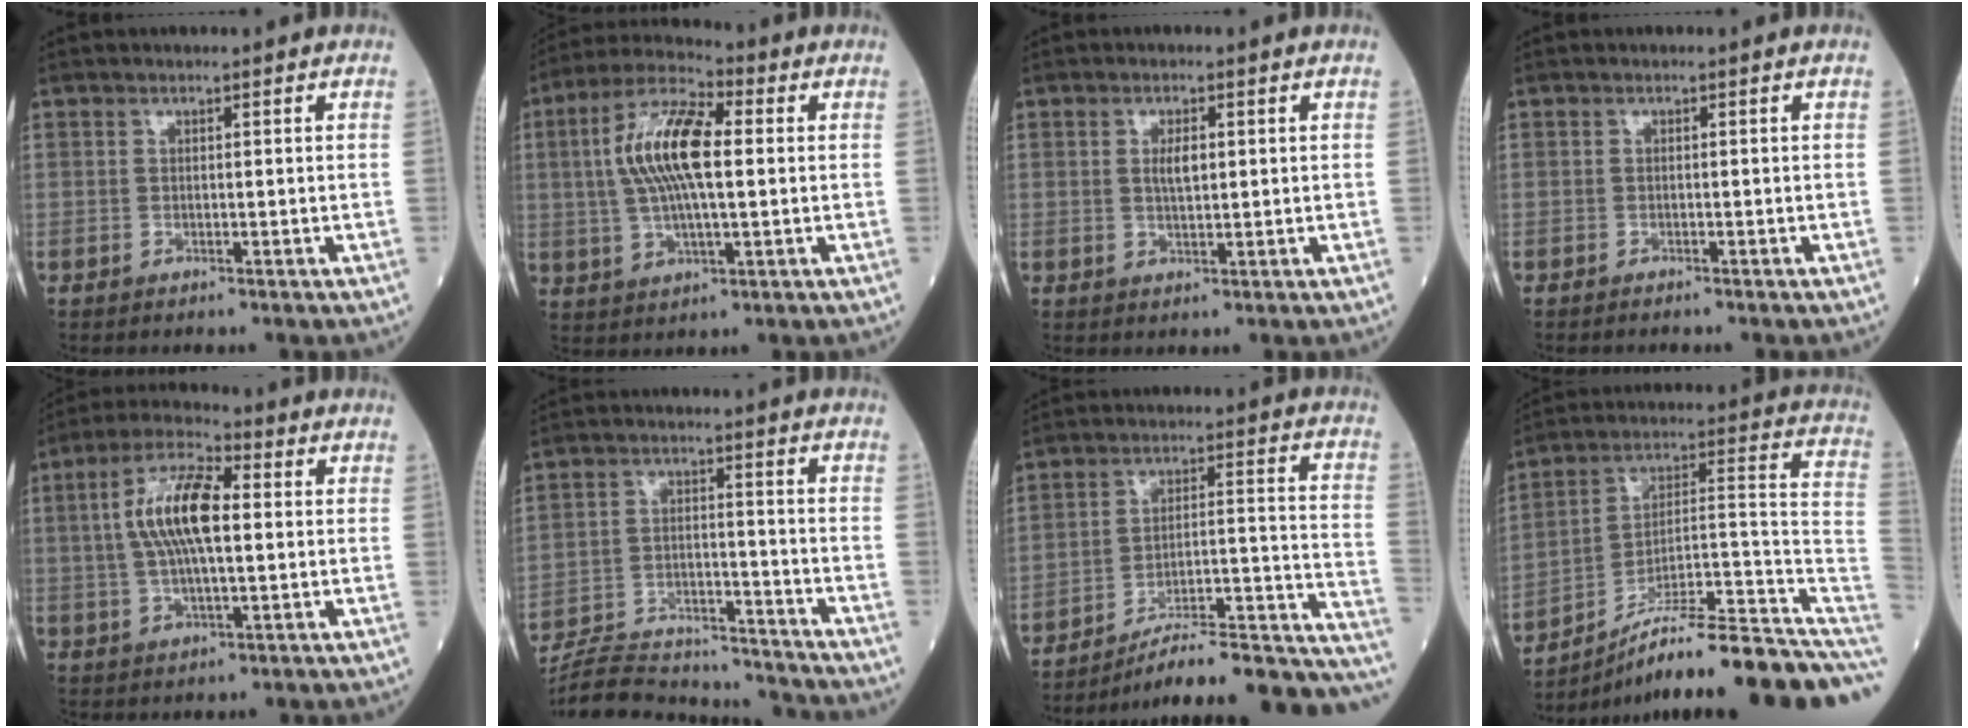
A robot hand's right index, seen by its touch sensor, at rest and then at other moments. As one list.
[{"total": 12.6, "force": [1.5, 3.8, 11.9], "torque": [-0.248, 0.020, 0.025]}, {"total": 2.7, "force": [0.5, 0.9, 2.5], "torque": [-0.046, -0.001, 0.009]}, {"total": 0.9, "force": [-0.8, 0.1, 0.3], "torque": [-0.006, -0.002, -0.010]}, {"total": 11.0, "force": [1.3, 3.3, 10.4], "torque": [-0.212, 0.018, 0.022]}, {"total": 19.1, "force": [-18.4, 2.4, 4.8], "torque": [-0.111, -0.002, -0.274]}, {"total": 21.2, "force": [-18.4, 2.4, 10.3], "torque": [-0.072, 0.041, -0.264]}, {"total": 22.5, "force": [-15.8, 3.2, 15.8], "torque": [-0.146, 0.045, -0.240]}]